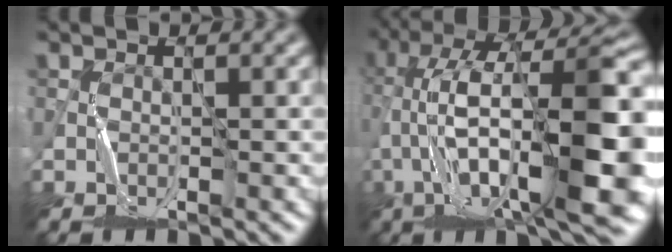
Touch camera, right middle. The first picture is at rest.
{"total": 15.8, "force": [-1.6, 5.2, 14.8], "torque": [-0.264, 0.042, -0.025]}